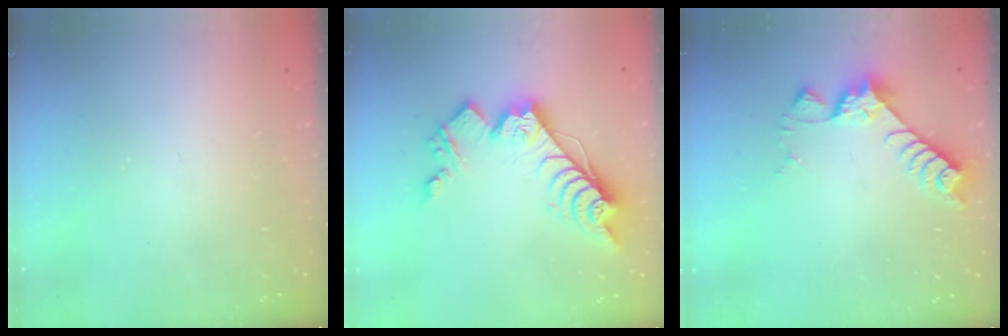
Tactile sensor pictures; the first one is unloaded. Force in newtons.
{"total": 16.7, "press": 16.7, "slide": 0.3}
{"total": 7.0, "press": 7.0, "slide": 0.5}